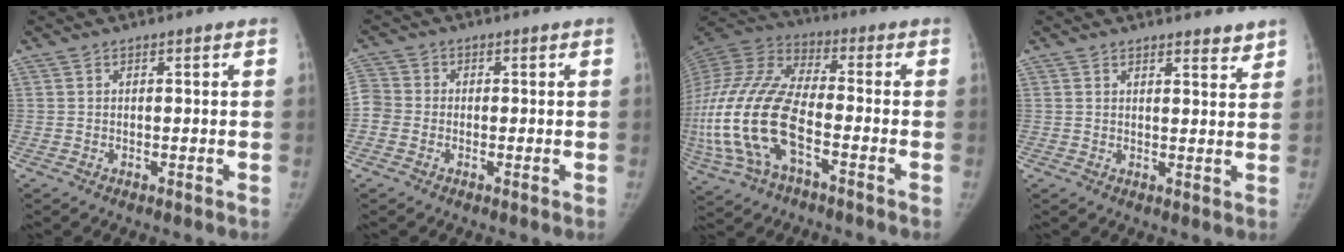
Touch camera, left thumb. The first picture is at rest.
{"total": 4.2, "force": [-0.8, 3.8, 1.5], "torque": [-0.026, 0.009, -0.025]}
{"total": 23.6, "force": [-6.6, 11.2, 19.8], "torque": [-0.466, 0.012, -0.120]}
{"total": 3.7, "force": [3.3, 1.1, 1.4], "torque": [0.001, -0.020, 0.041]}